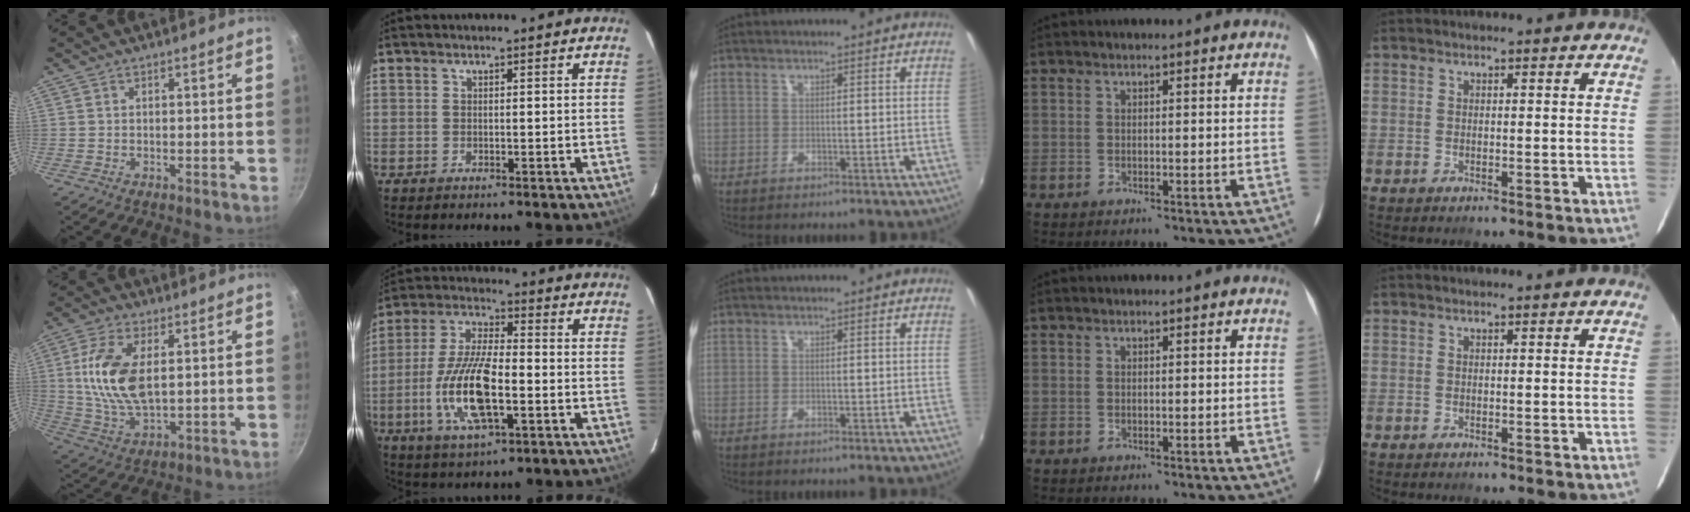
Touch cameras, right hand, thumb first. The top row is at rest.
{"thumb": {"total": 14.2, "force": [2.3, 7.3, 11.9], "torque": [-0.229, -0.005, 0.047]}, "index": {"total": 14.8, "force": [-4.1, 5.1, 13.2], "torque": [-0.280, -0.008, -0.077]}}